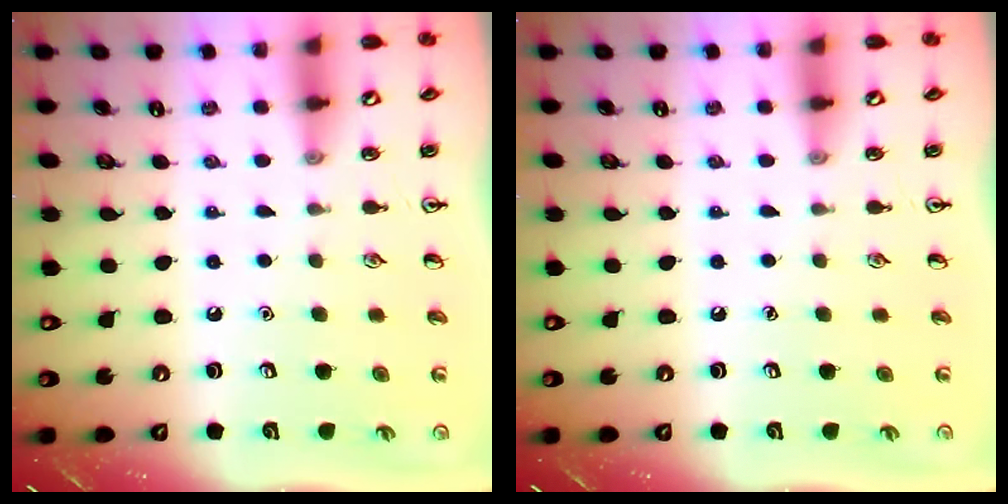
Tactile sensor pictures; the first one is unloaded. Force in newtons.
{"total": 0.0}